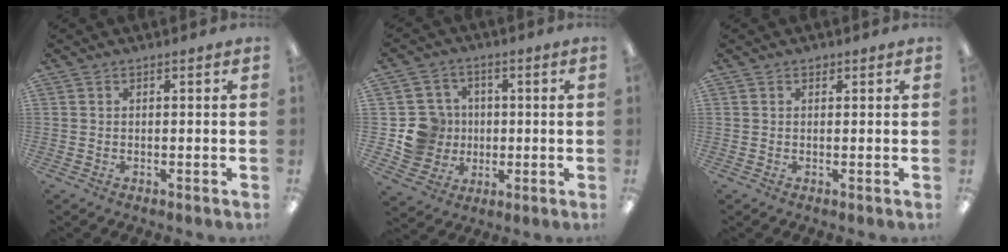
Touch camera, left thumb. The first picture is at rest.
{"total": 10.8, "force": [-0.6, 10.5, 2.5], "torque": [-0.066, 0.015, 0.003]}
{"total": 0.7, "force": [0.5, 0.5, 0.2], "torque": [0.003, -0.001, 0.007]}